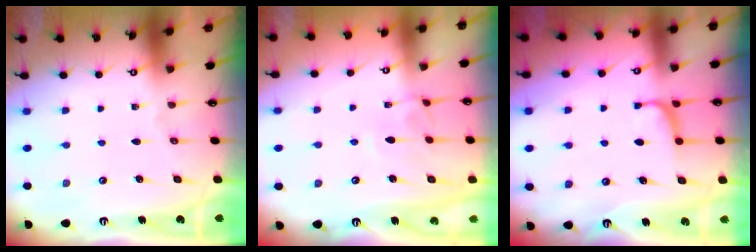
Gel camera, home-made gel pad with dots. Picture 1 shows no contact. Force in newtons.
{"total": 3.9, "press": 3.9, "slide": 0.2}
{"total": 1.0, "press": 0.9, "slide": 0.5}